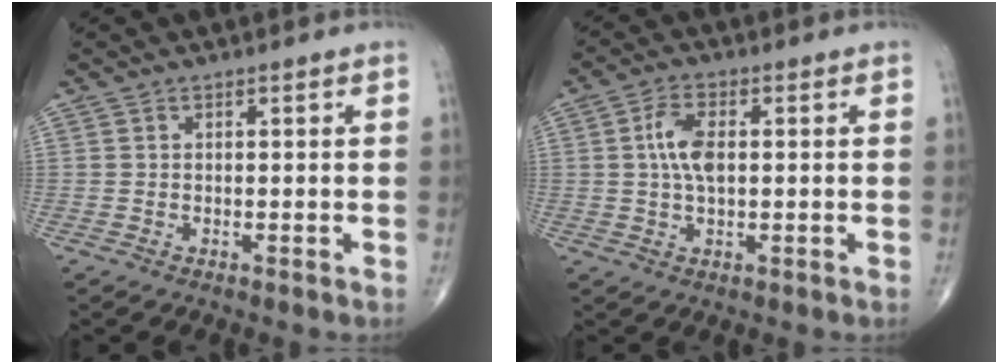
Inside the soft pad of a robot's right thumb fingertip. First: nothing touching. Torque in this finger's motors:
{"motor_torque": [0.90, 0.78, 0.76, -0.12, 0.04]}